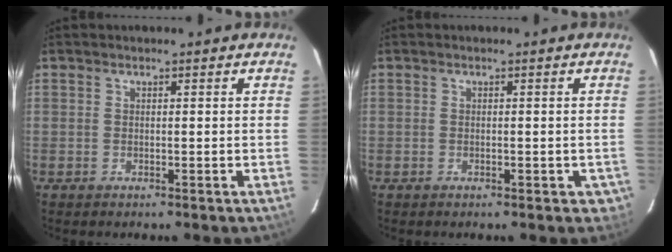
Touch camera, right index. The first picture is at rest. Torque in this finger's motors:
{"motor_torque": [-0.04, -0.03, 0.00, 0.00]}